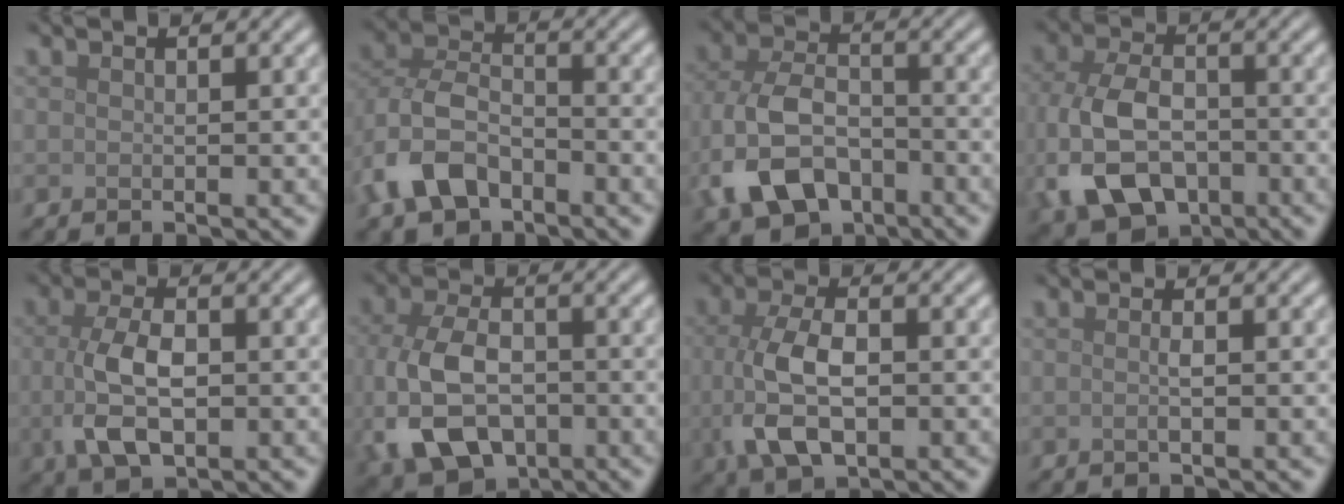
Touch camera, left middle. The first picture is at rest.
{"total": 5.9, "force": [-2.8, 3.9, 3.5], "torque": [-0.077, -0.004, -0.063]}
{"total": 7.8, "force": [-3.4, 5.0, 4.8], "torque": [-0.107, -0.002, -0.072]}
{"total": 8.5, "force": [-3.0, 5.6, 5.6], "torque": [-0.129, -0.016, -0.060]}
{"total": 5.3, "force": [-0.6, 2.9, 4.3], "torque": [-0.098, -0.008, -0.009]}
{"total": 8.7, "force": [-2.7, 5.7, 5.9], "torque": [-0.136, -0.020, -0.053]}
{"total": 5.9, "force": [-0.7, 3.2, 4.9], "torque": [-0.112, -0.009, -0.012]}
{"total": 0.8, "force": [0.0, 0.2, 0.8], "torque": [-0.013, -0.001, -0.003]}